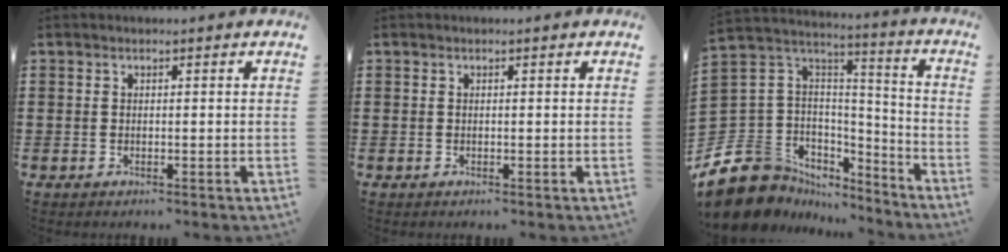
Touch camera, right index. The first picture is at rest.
{"total": 0.0}
{"total": 10.3, "force": [-6.5, 7.7, 2.0], "torque": [-0.094, 0.001, -0.126]}